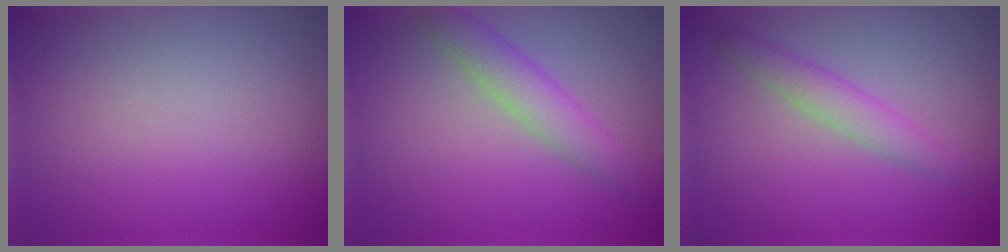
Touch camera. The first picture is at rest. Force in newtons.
{"total": 3.1, "press": 3.1, "slide": 0.1}
{"total": 2.3, "press": 2.3, "slide": 0.0}